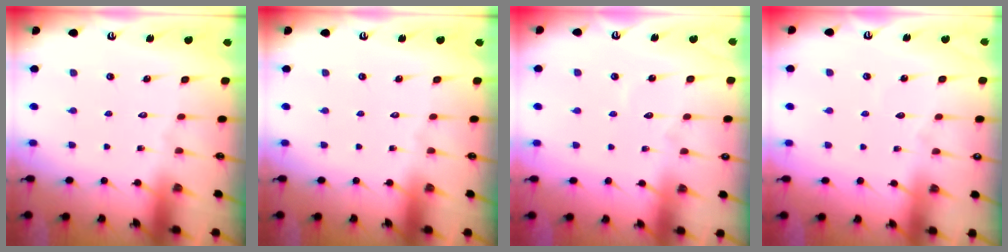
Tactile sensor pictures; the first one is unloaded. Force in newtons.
{"total": 0.0}
{"total": 3.2, "press": 3.2, "slide": 0.2}
{"total": 2.6, "press": 2.6, "slide": 0.4}